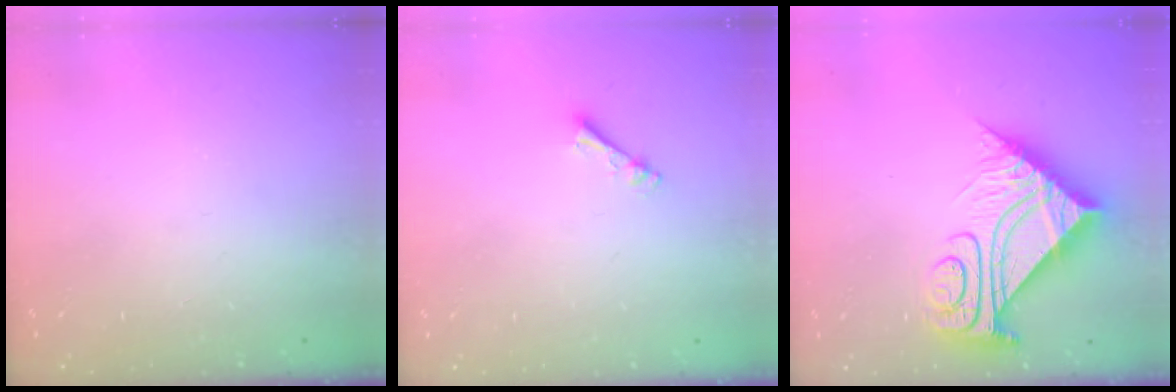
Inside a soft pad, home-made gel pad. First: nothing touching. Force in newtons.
{"total": 2.7, "press": 2.7, "slide": 0.4}
{"total": 13.0, "press": 13.0, "slide": 1.0}